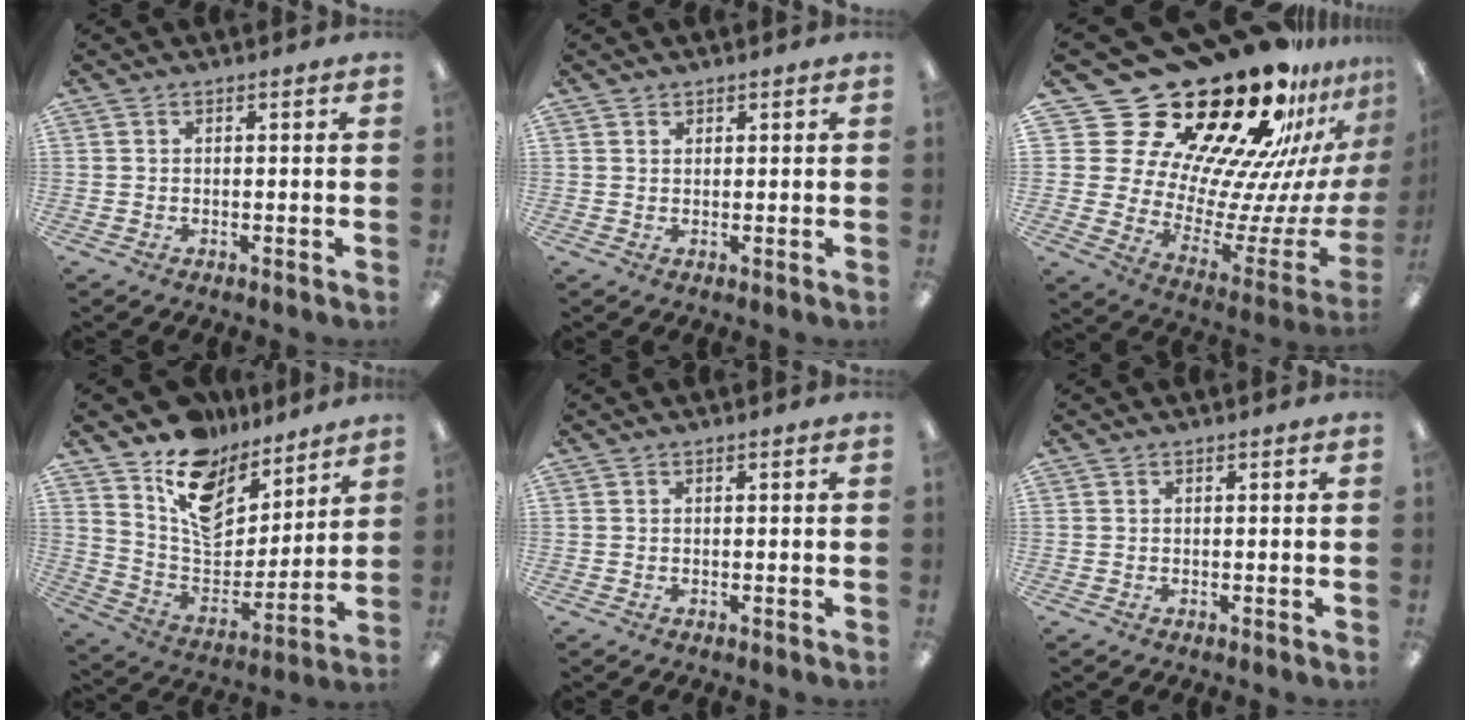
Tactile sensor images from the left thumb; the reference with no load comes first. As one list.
[{"total": 1.2, "force": [0.9, 0.6, 0.3], "torque": [0.001, -0.002, 0.015]}, {"total": 32.7, "force": [23.8, 15.4, 16.3], "torque": [-0.228, -0.232, 0.461]}, {"total": 15.6, "force": [10.8, 9.1, 6.5], "torque": [-0.107, -0.078, 0.198]}, {"total": 0.0}, {"total": 0.0}]